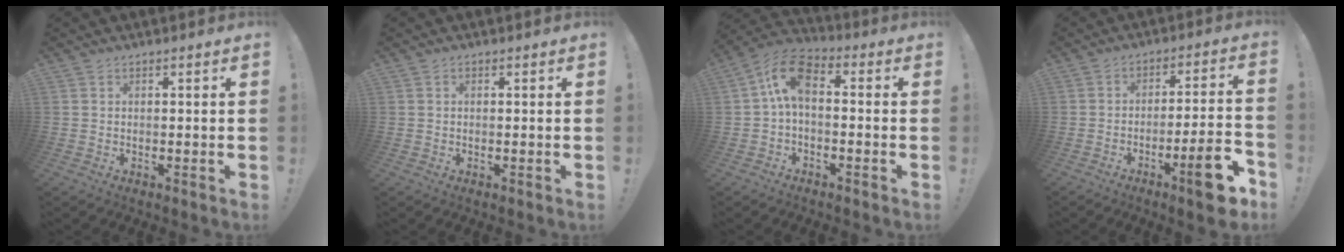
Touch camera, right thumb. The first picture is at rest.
{"total": 0.0}
{"total": 9.4, "force": [0.8, 5.4, 7.6], "torque": [-0.141, 0.010, 0.019]}
{"total": 14.7, "force": [-7.5, 3.0, 12.3], "torque": [-0.157, 0.040, -0.109]}